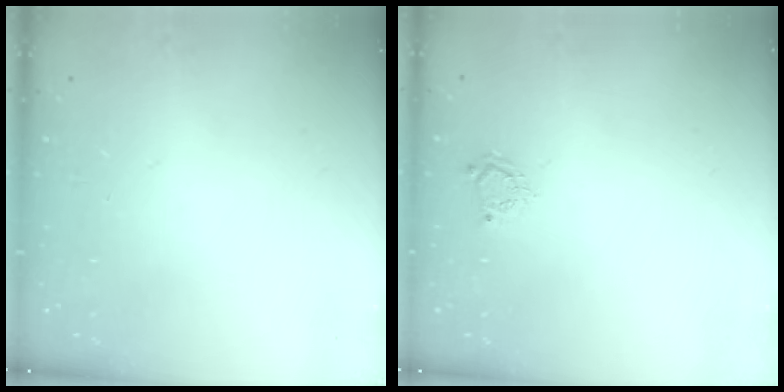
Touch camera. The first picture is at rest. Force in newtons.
{"total": 4.6, "press": 4.5, "slide": 0.3}